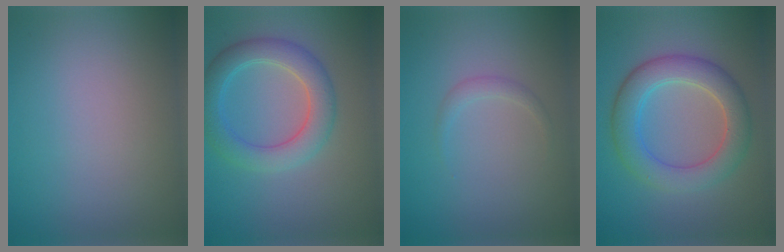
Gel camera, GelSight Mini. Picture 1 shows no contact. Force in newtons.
{"total": 4.8, "press": 4.8, "slide": 0.3}
{"total": 0.5, "press": 0.5, "slide": 0.1}
{"total": 5.8, "press": 5.8, "slide": 0.3}